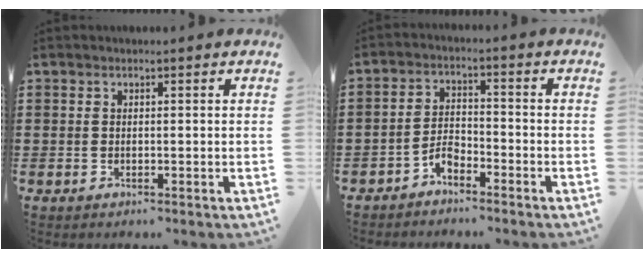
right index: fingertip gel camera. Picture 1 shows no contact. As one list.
[{"total": 3.1, "force": [-2.6, 1.3, 1.2], "torque": [-0.027, 0.009, -0.053]}]